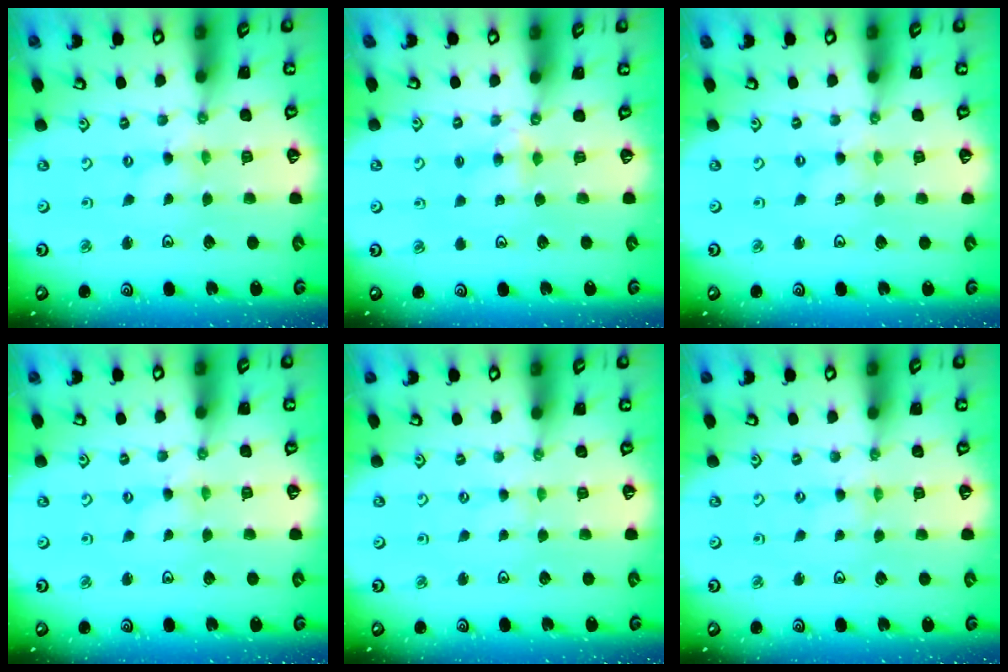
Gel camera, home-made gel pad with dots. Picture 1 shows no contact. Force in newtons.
{"total": 3.5, "press": 3.4, "slide": 0.4}
{"total": 0.0}
{"total": 0.0}
{"total": 0.8, "press": 0.8, "slide": 0.1}
{"total": 0.0}